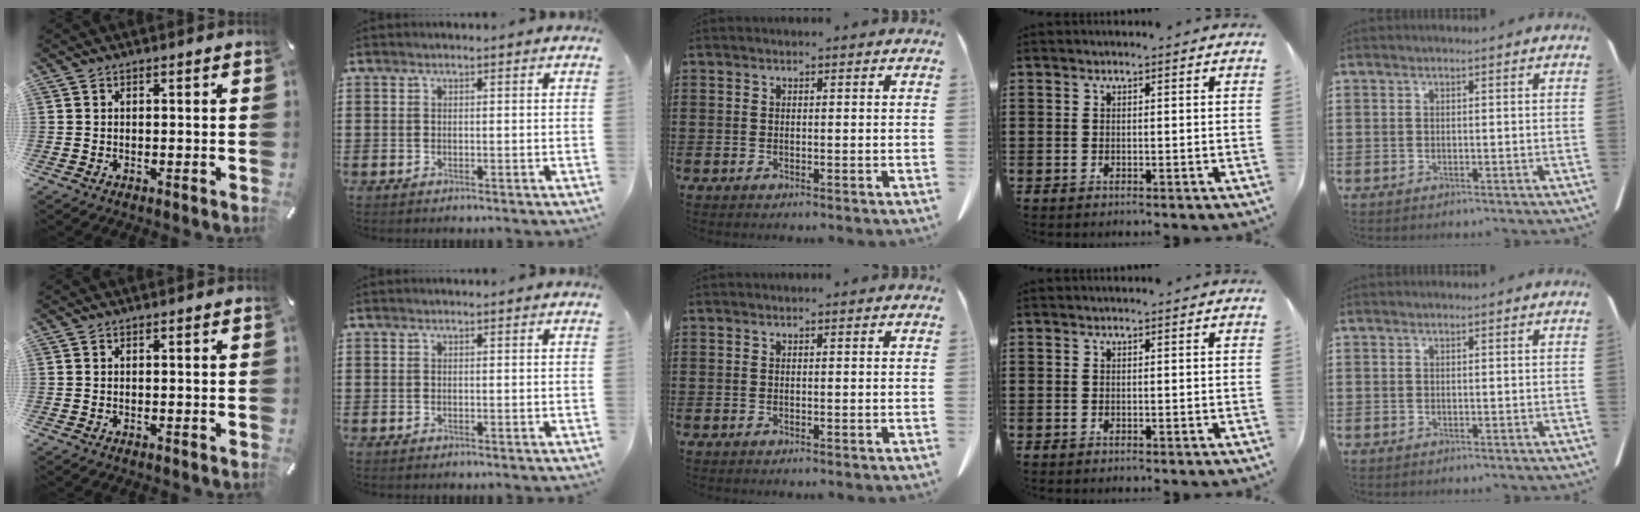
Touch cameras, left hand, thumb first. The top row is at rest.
{}